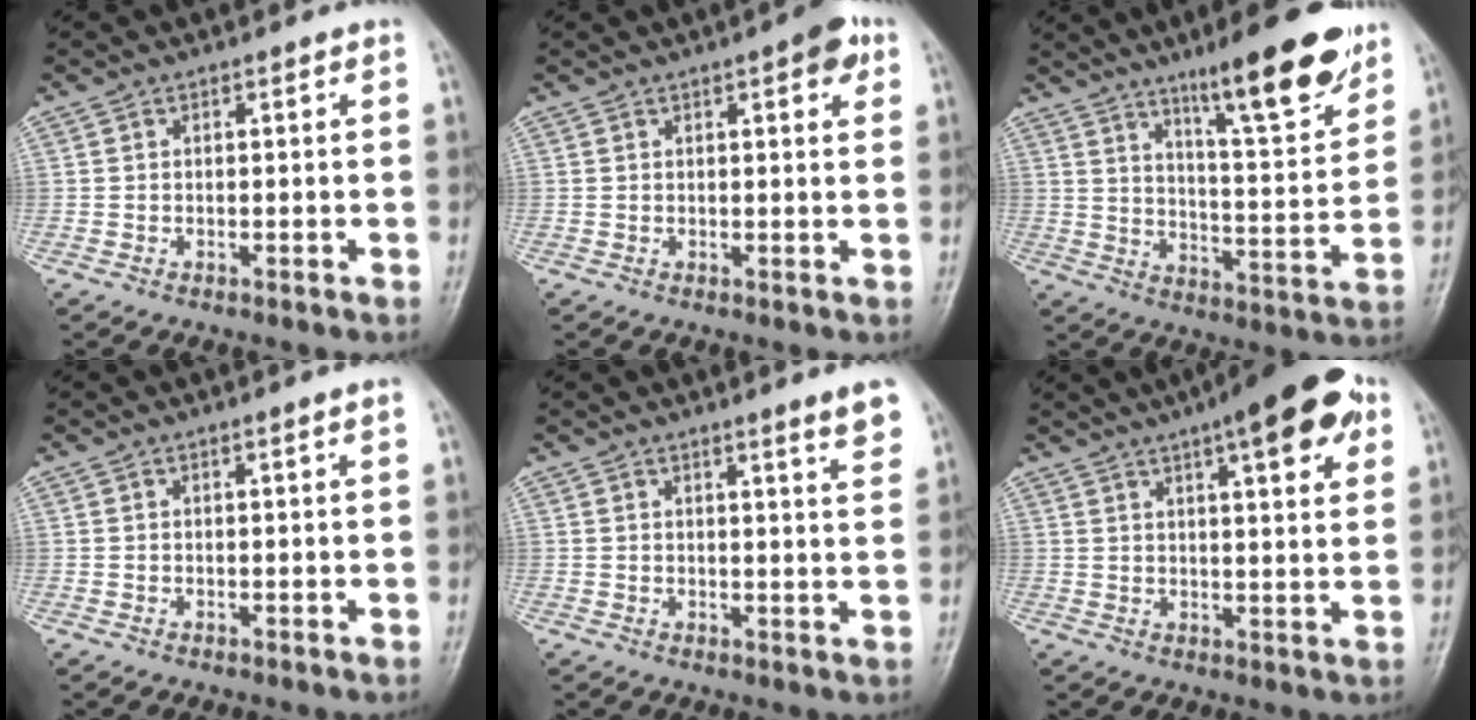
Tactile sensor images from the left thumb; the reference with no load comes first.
{"total": 4.8, "force": [2.3, 1.5, 4.0], "torque": [-0.040, -0.004, 0.023]}
{"total": 16.5, "force": [11.0, 3.2, 11.9], "torque": [-0.149, -0.066, 0.174]}
{"total": 1.2, "force": [0.7, -0.3, 0.9], "torque": [-0.016, -0.005, 0.012]}
{"total": 4.8, "force": [3.4, 0.1, 3.4], "torque": [-0.037, -0.025, 0.044]}
{"total": 15.4, "force": [8.0, 4.3, 12.4], "torque": [-0.148, -0.012, 0.106]}